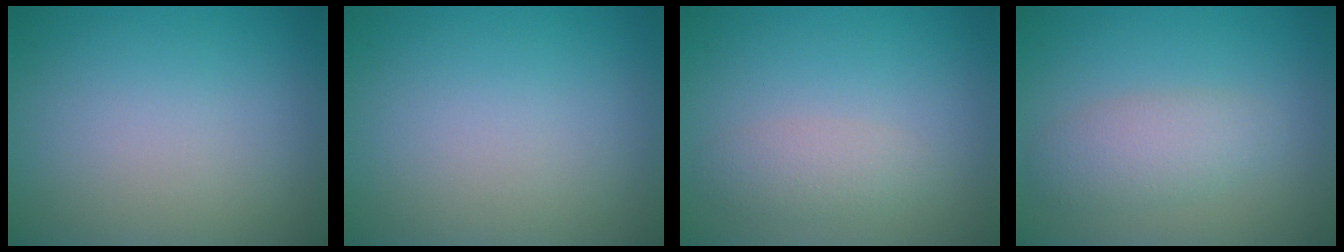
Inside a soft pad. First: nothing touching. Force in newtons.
{"total": 0.0}
{"total": 1.9, "press": 1.9, "slide": 0.0}
{"total": 3.0, "press": 3.0, "slide": 0.1}